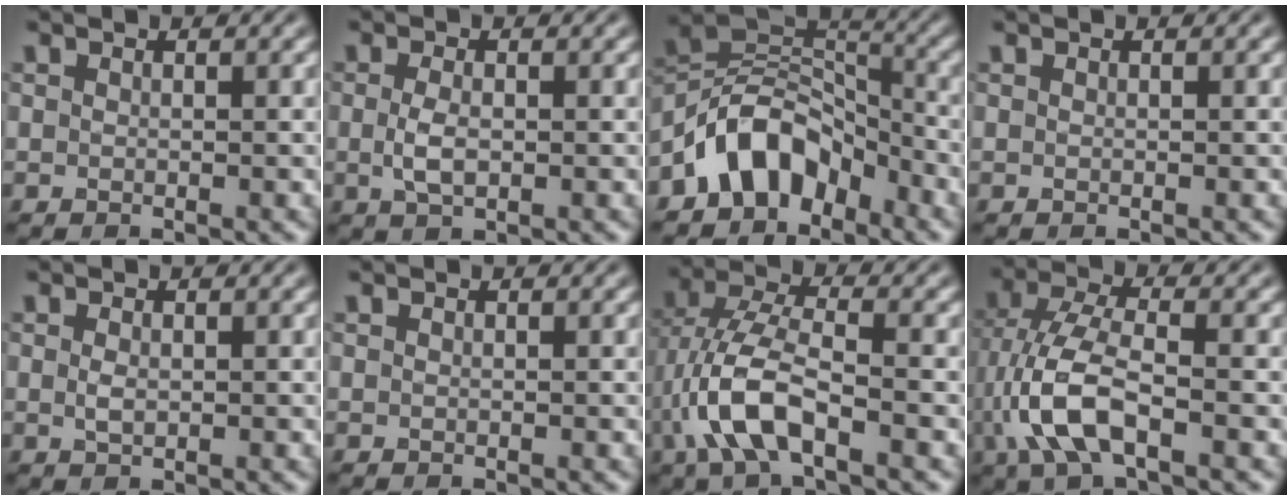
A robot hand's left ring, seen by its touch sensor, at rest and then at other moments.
{"total": 2.1, "force": [-0.2, 1.0, 1.9], "torque": [-0.045, -0.005, -0.003]}
{"total": 7.1, "force": [-4.4, 4.3, 3.5], "torque": [-0.037, 0.011, -0.091]}
{"total": 0.0}
{"total": 1.1, "force": [0.1, 0.6, 0.9], "torque": [-0.022, -0.003, 0.002]}
{"total": 0.0}
{"total": 6.7, "force": [-2.6, 2.5, 5.6], "torque": [-0.120, 0.007, -0.056]}
{"total": 7.1, "force": [-2.2, 2.9, 6.1], "torque": [-0.140, 0.007, -0.049]}